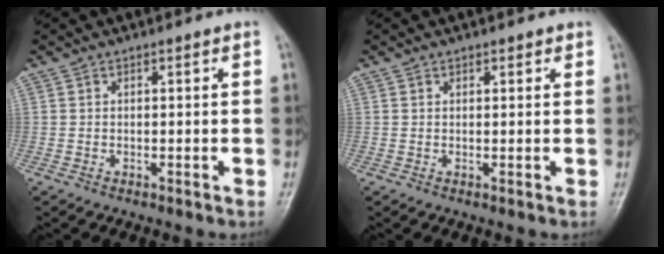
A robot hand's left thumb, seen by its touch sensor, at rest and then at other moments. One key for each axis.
{"total": 1.3, "fx": 0.9, "fy": 0.7, "fz": 0.6, "tx": 0.003, "ty": -0.003, "tz": 0.007}